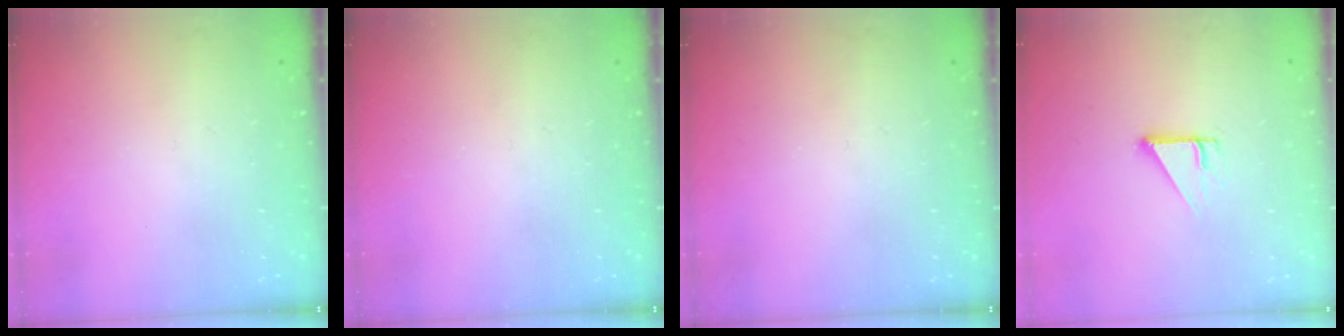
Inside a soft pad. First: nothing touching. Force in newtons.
{"total": 0.0}
{"total": 0.0}
{"total": 2.7, "press": 2.7, "slide": 0.0}